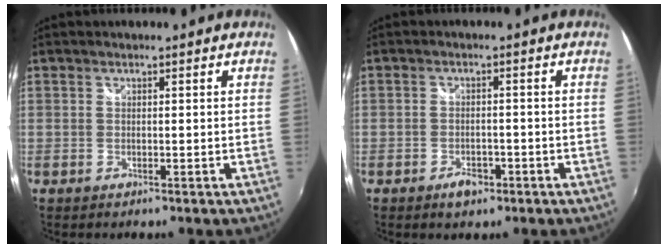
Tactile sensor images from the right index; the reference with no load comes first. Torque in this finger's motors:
{"motor_torque": [0.34, 0.06, 0.19, 0.03]}